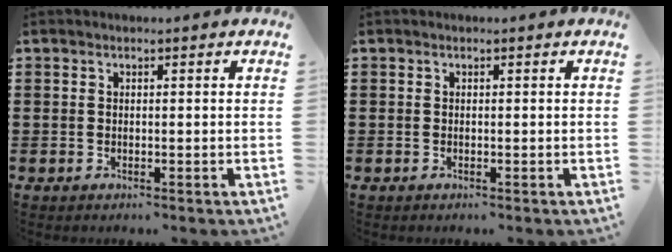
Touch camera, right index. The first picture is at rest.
{"total": 0.0}